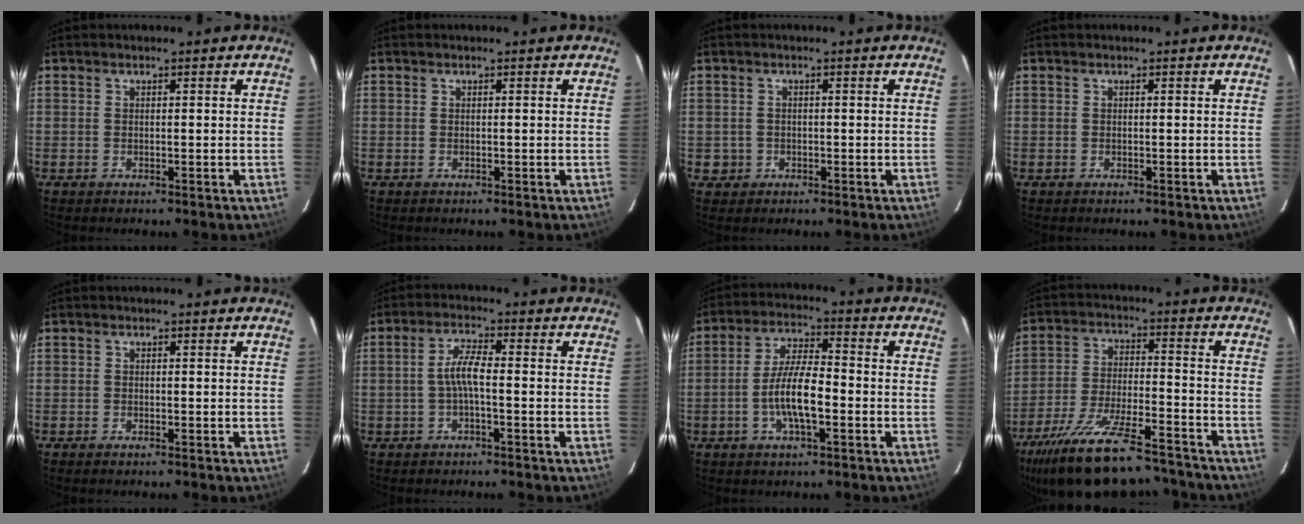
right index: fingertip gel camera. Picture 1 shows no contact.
{"total": 0.0}
{"total": 2.4, "force": [-0.5, 2.3, 0.0], "torque": [0.001, 0.009, -0.003]}
{"total": 0.0}
{"total": 0.7, "force": [-0.6, 0.2, 0.2], "torque": [-0.007, -0.002, -0.013]}
{"total": 3.9, "force": [-1.0, 0.6, 3.7], "torque": [-0.076, 0.010, -0.021]}
{"total": 8.8, "force": [-2.7, 2.3, 8.0], "torque": [-0.159, 0.003, -0.050]}
{"total": 23.6, "force": [-19.8, 5.9, 11.4], "torque": [-0.221, -0.038, -0.302]}